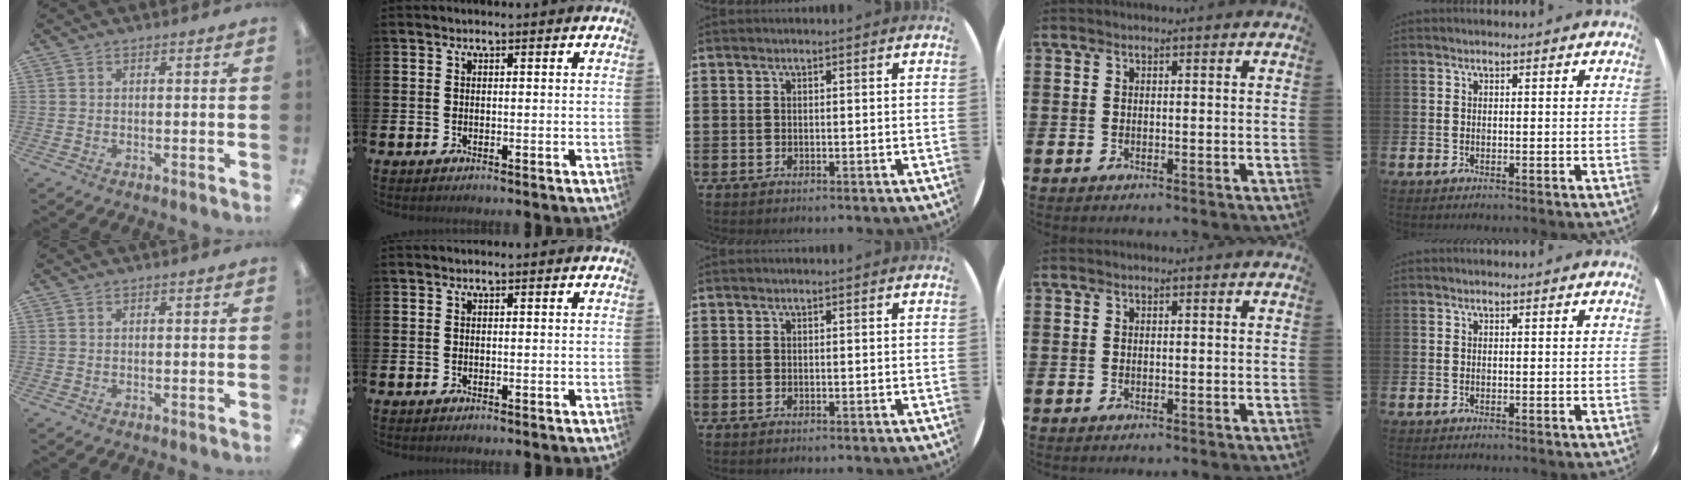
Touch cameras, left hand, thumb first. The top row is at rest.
{}